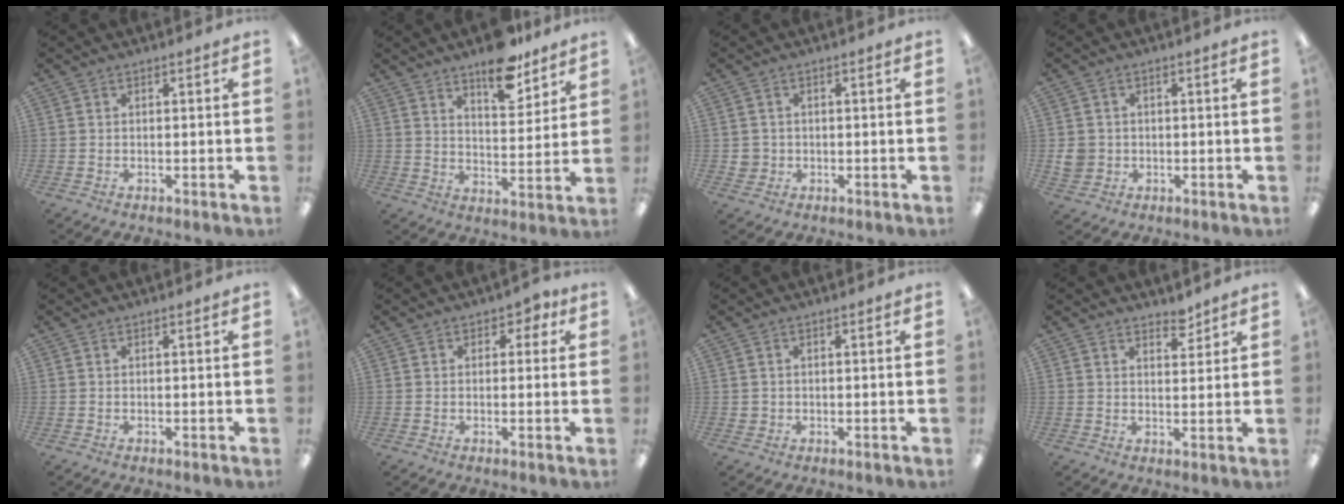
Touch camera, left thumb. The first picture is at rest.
{"total": 10.9, "force": [8.8, 3.9, 5.1], "torque": [-0.054, -0.061, 0.149]}
{"total": 2.7, "force": [-0.3, 2.6, 0.3], "torque": [0.000, 0.000, -0.009]}
{"total": 4.0, "force": [-0.2, 3.8, 1.1], "torque": [-0.021, 0.004, -0.004]}
{"total": 0.0}
{"total": 2.3, "force": [0.7, 1.8, 1.1], "torque": [-0.007, 0.002, 0.007]}
{"total": 1.0, "force": [0.1, 1.0, 0.0], "torque": [0.000, 0.005, -0.001]}
{"total": 3.4, "force": [3.1, 1.2, 0.7], "torque": [0.006, -0.024, 0.053]}